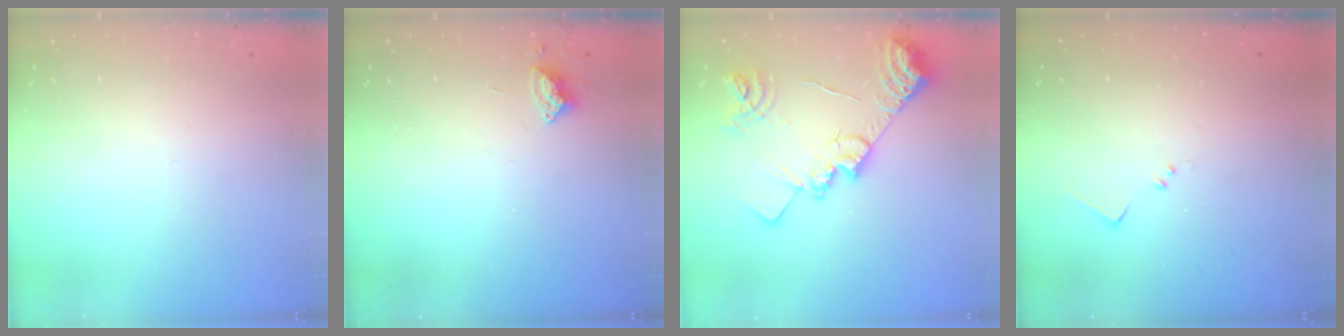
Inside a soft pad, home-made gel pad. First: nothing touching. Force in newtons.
{"total": 4.9, "press": 4.8, "slide": 0.7}
{"total": 18.5, "press": 18.4, "slide": 1.4}
{"total": 6.0, "press": 6.0, "slide": 0.5}